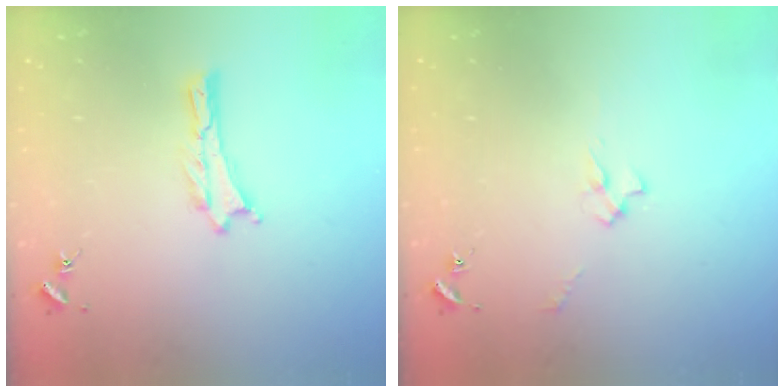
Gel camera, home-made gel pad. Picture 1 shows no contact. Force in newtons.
{"total": 2.4, "press": 2.4, "slide": 0.4}